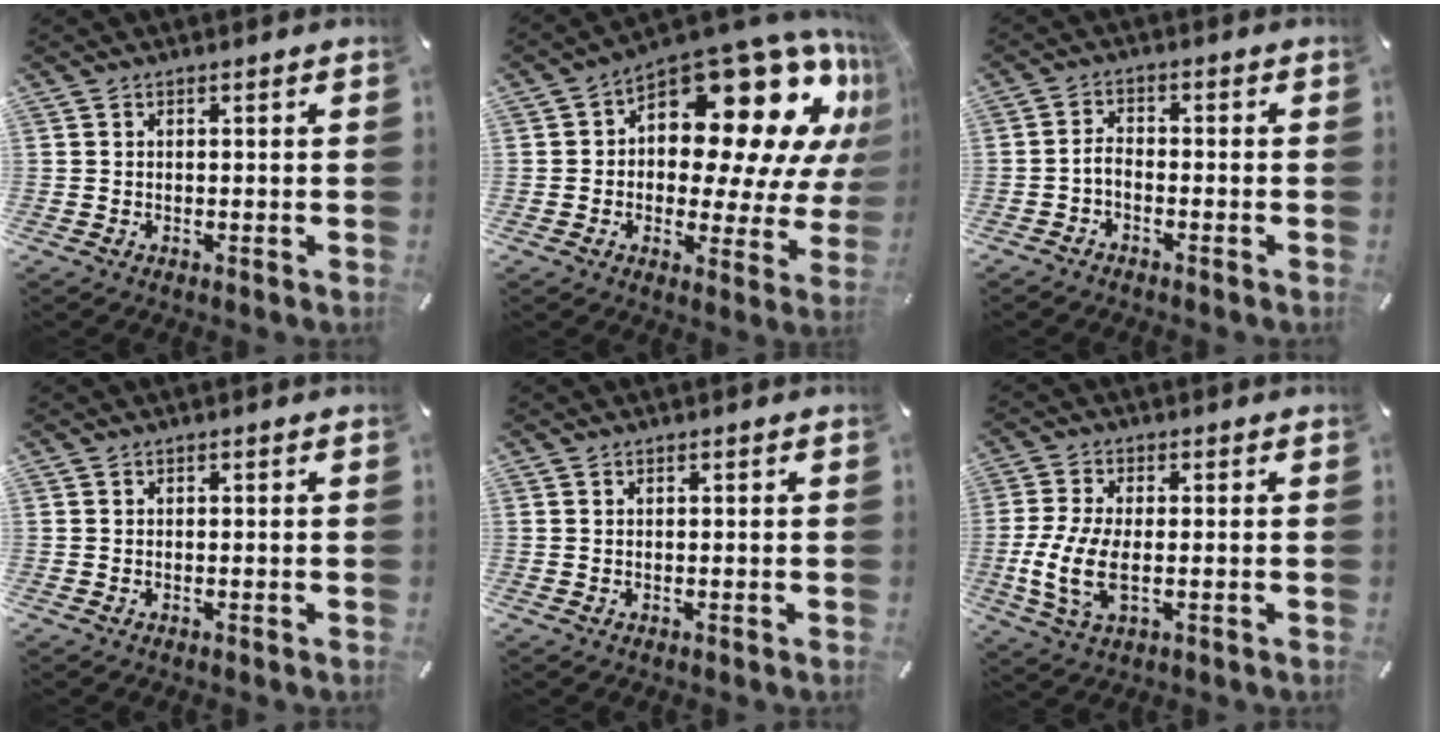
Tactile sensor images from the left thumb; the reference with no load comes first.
{"total": 22.6, "force": [10.0, 11.9, 16.5], "torque": [-0.222, -0.095, 0.169]}
{"total": 2.7, "force": [-1.7, 1.5, 1.6], "torque": [-0.038, 0.008, -0.034]}
{"total": 0.0}
{"total": 0.0}
{"total": 9.6, "force": [-1.3, 4.3, 8.5], "torque": [-0.185, -0.016, -0.020]}